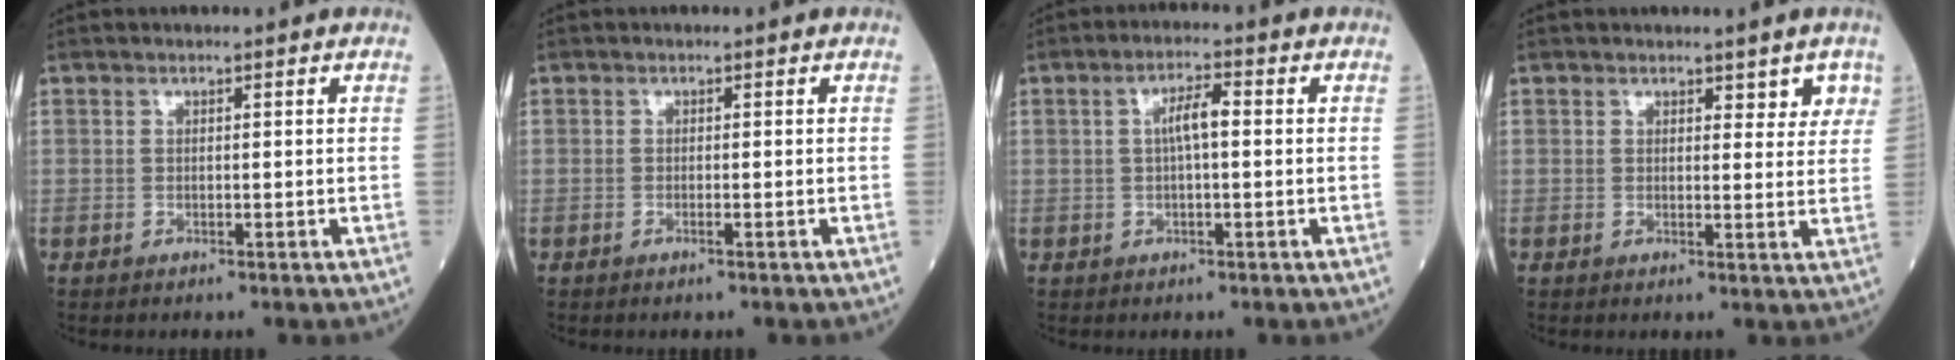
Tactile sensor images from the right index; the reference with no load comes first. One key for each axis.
{"total": 0.6, "fx": -0.4, "fy": 0.0, "fz": 0.5, "tx": -0.011, "ty": -0.001, "tz": -0.005}
{"total": 3.7, "fx": 0.3, "fy": 0.7, "fz": 3.6, "tx": -0.066, "ty": 0.011, "tz": 0.004}
{"total": 3.4, "fx": 2.2, "fy": 1.7, "fz": 2.0, "tx": -0.007, "ty": -0.004, "tz": 0.024}